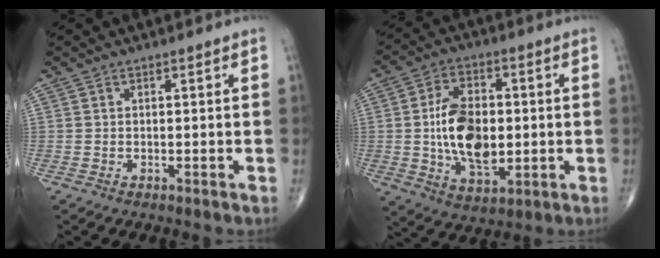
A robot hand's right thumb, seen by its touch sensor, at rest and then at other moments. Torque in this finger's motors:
{"motor_torque": [1.72, 1.83, 1.64, -0.05, 0.14]}